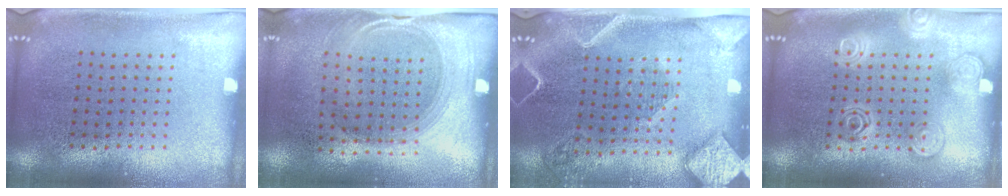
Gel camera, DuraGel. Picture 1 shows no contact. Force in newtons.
{"total": 1.5, "press": 1.3, "slide": 0.8}
{"total": 2.6, "press": 2.1, "slide": 1.5}
{"total": 2.7, "press": 2.7, "slide": 0.4}